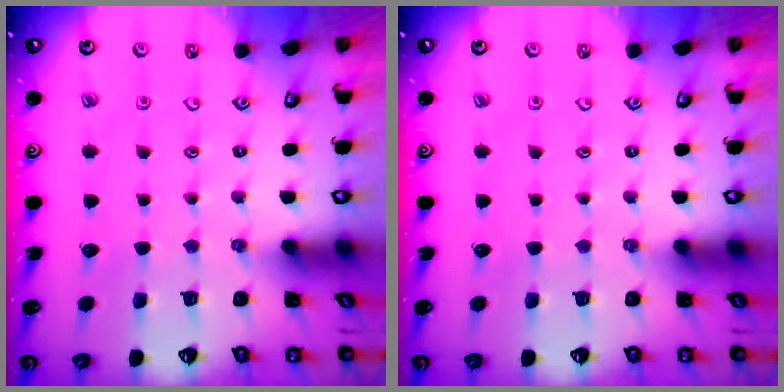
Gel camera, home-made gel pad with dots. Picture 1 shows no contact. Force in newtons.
{"total": 0.0}